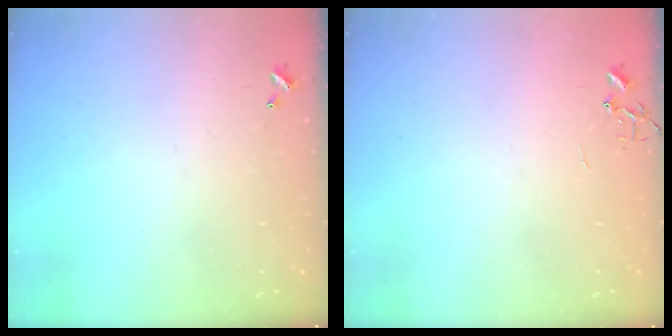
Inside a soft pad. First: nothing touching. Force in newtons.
{"total": 0.0}